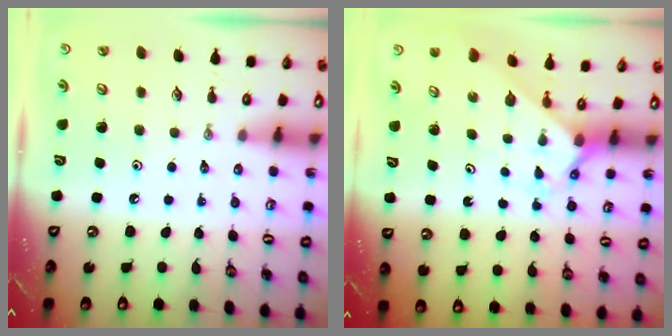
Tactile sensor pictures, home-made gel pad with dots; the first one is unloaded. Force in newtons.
{"total": 2.0, "press": 2.0, "slide": 0.2}